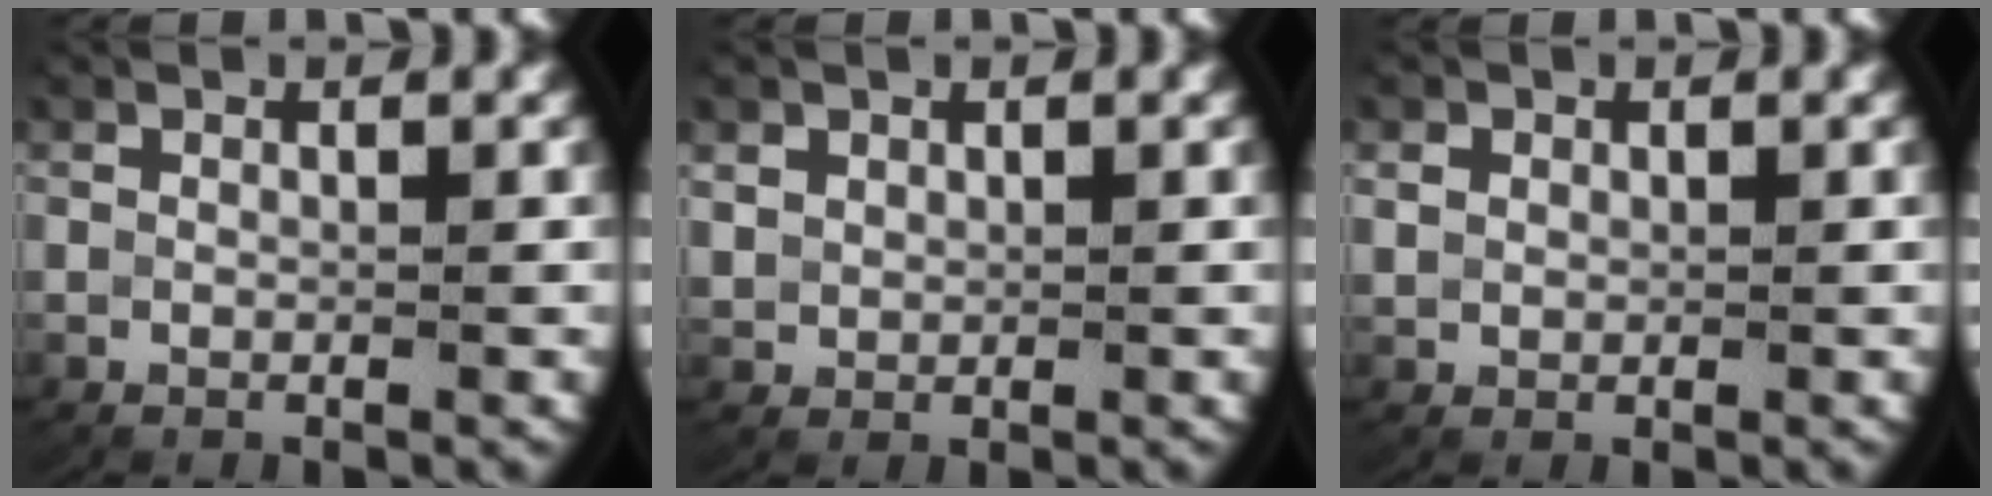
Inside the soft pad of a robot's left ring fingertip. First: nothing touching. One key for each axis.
{"total": 1.8, "fx": 0.8, "fy": 1.5, "fz": 0.7, "tx": -0.025, "ty": -0.007, "tz": 0.025}
{"total": 1.3, "fx": 0.4, "fy": 1.1, "fz": 0.6, "tx": -0.016, "ty": -0.004, "tz": 0.015}